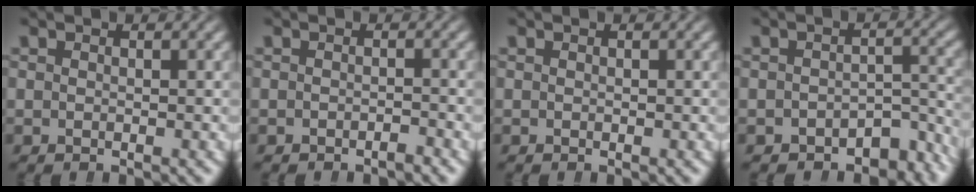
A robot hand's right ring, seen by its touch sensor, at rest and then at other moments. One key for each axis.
{"total": 1.2, "fx": -1.1, "fy": -0.1, "fz": -0.4, "tx": 0.012, "ty": 0.000, "tz": -0.016}
{"total": 0.0}
{"total": 5.6, "fx": -4.8, "fy": 2.2, "fz": 1.6, "tx": 0.008, "ty": -0.012, "tz": -0.069}